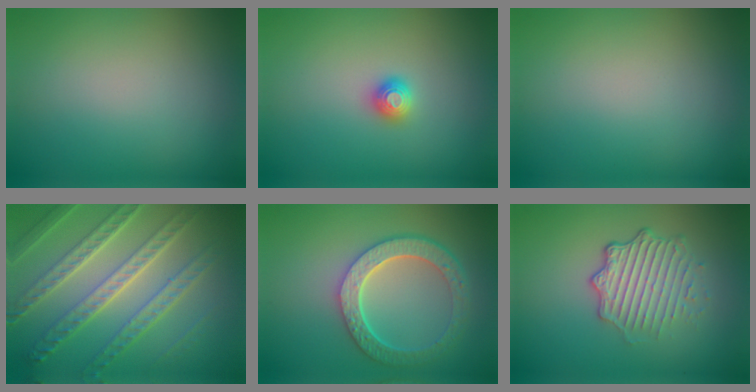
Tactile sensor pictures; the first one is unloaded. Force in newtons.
{"total": 1.2, "press": 1.2, "slide": 0.2}
{"total": 0.0}
{"total": 8.2, "press": 5.9, "slide": 5.7}
{"total": 6.0, "press": 4.5, "slide": 3.9}
{"total": 4.9, "press": 3.5, "slide": 3.4}